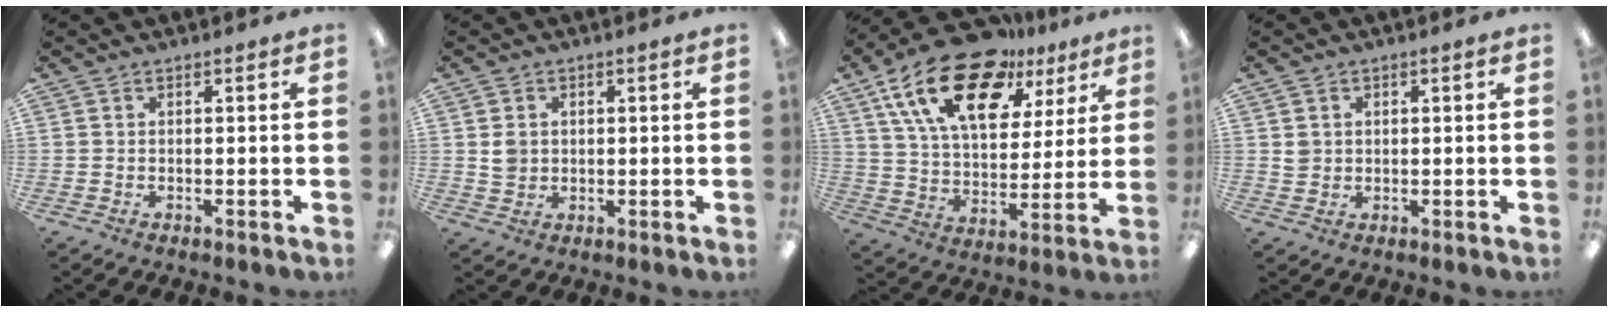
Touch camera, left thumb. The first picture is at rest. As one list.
[{"total": 3.1, "force": [0.7, 2.7, 1.3], "torque": [-0.012, -0.002, 0.009]}, {"total": 21.8, "force": [13.2, 10.9, 13.4], "torque": [-0.243, -0.060, 0.235]}, {"total": 2.2, "force": [0.5, 2.1, 0.7], "torque": [-0.007, 0.000, 0.007]}]